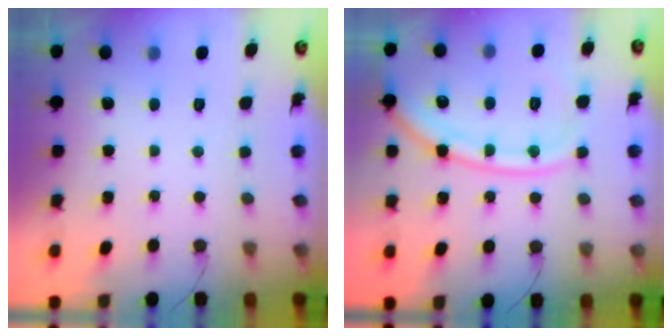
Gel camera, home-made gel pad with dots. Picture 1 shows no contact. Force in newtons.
{"total": 14.5, "press": 14.4, "slide": 1.6}